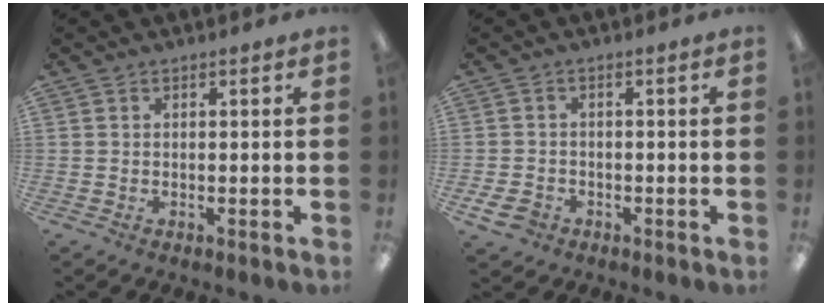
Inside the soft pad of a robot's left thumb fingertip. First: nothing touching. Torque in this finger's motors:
{"motor_torque": [-0.41, 0.48, 0.13, -0.26, 0.00]}